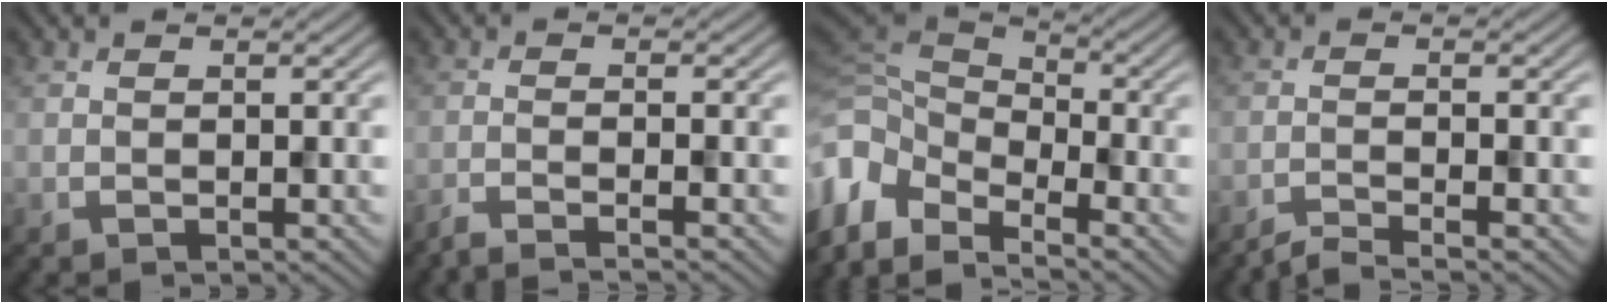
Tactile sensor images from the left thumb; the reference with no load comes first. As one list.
[{"total": 3.3, "force": [-2.6, 0.3, 2.1], "torque": [-0.025, 0.000, -0.063]}, {"total": 9.6, "force": [-4.8, 5.5, 6.2], "torque": [-0.170, -0.010, -0.083]}, {"total": 2.9, "force": [-2.4, 0.2, 1.7], "torque": [-0.015, 0.000, -0.060]}]